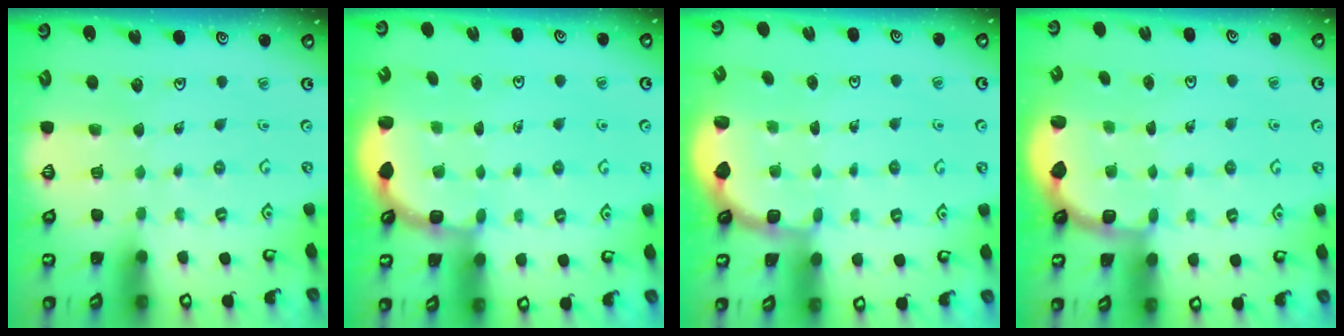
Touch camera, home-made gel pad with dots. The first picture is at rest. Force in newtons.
{"total": 2.9, "press": 2.3, "slide": 1.8}
{"total": 1.9, "press": 1.6, "slide": 1.0}
{"total": 2.7, "press": 2.1, "slide": 1.7}